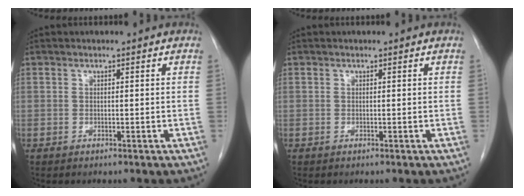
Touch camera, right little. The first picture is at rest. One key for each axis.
{"total": 0.0}